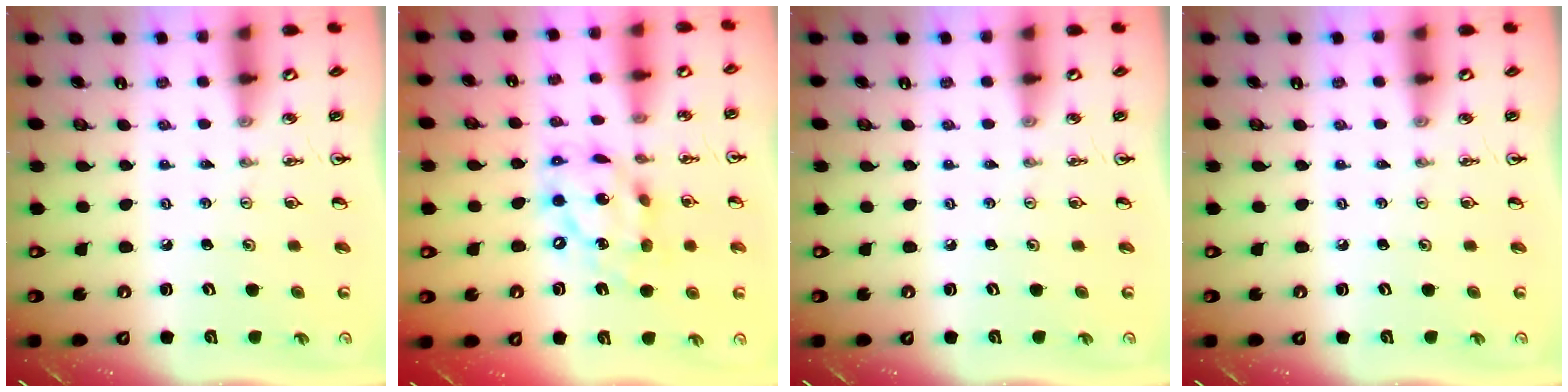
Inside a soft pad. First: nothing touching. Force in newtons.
{"total": 14.7, "press": 14.7, "slide": 1.2}
{"total": 0.0}
{"total": 0.0}